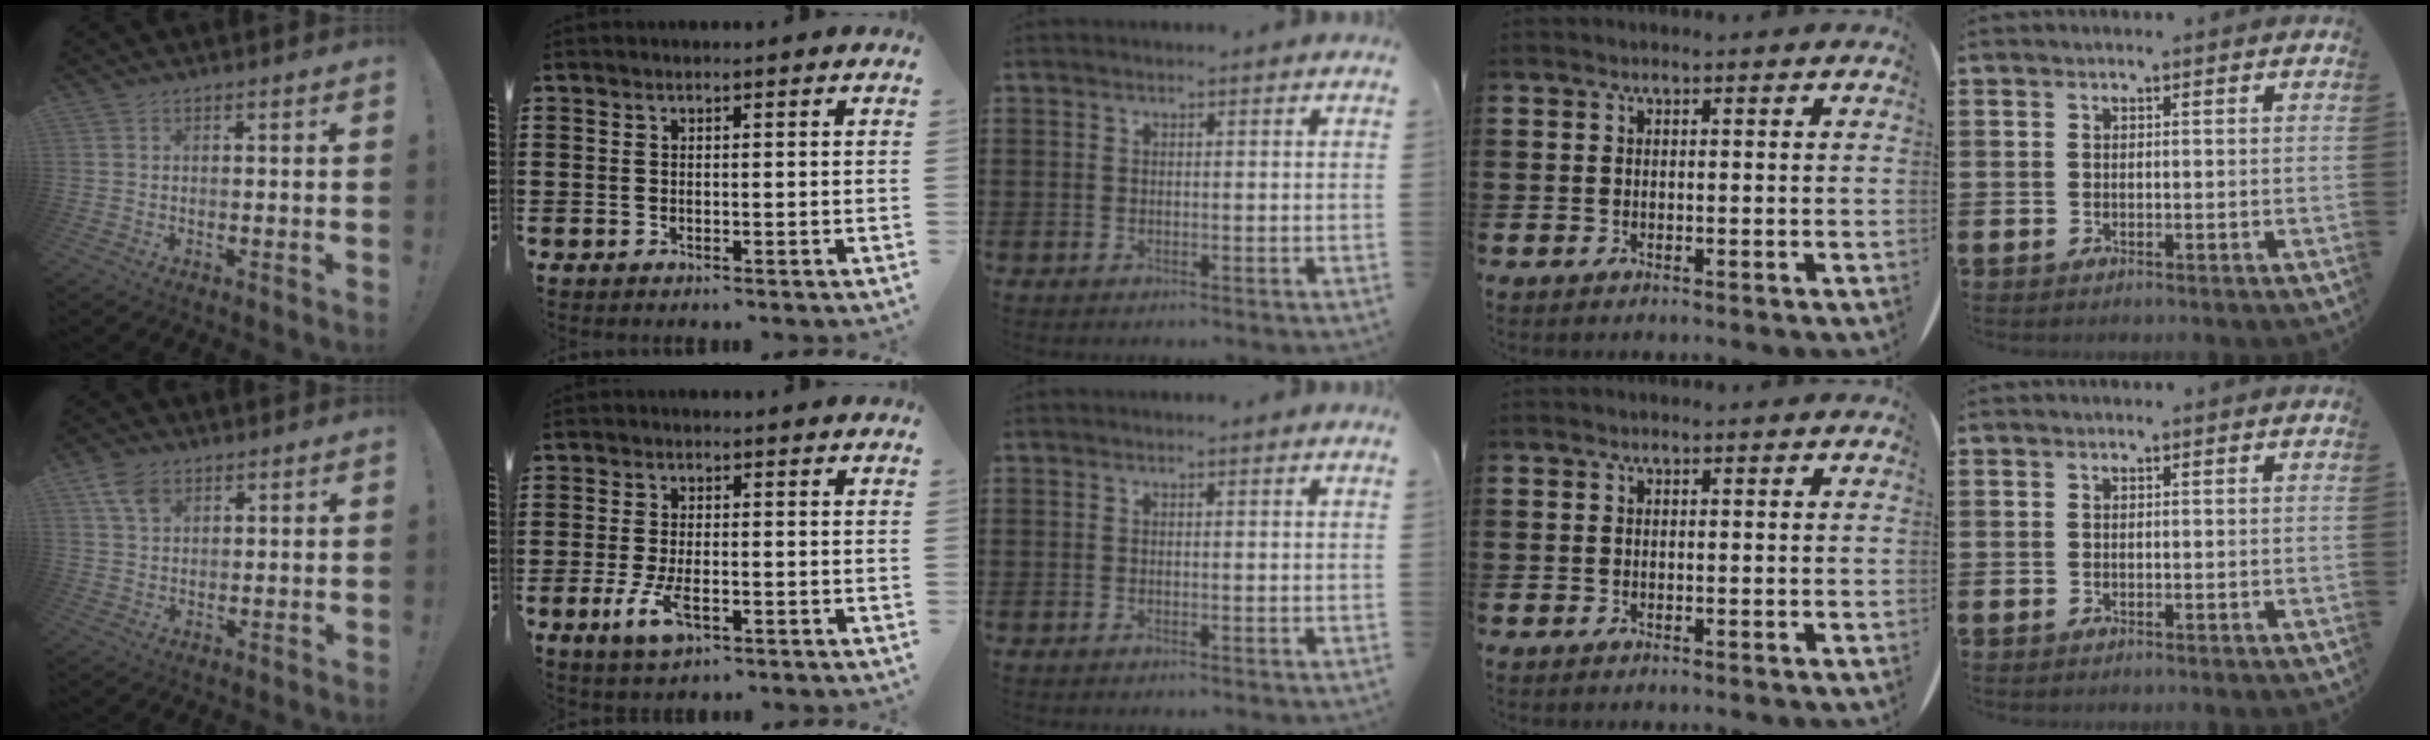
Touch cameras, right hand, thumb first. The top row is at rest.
{"thumb": {"total": 6.3, "force": [3.3, 4.1, 3.4], "torque": [-0.063, -0.003, 0.066]}, "index": {"total": 5.1, "force": [-1.8, 2.1, 4.3], "torque": [-0.100, -0.009, -0.036]}}